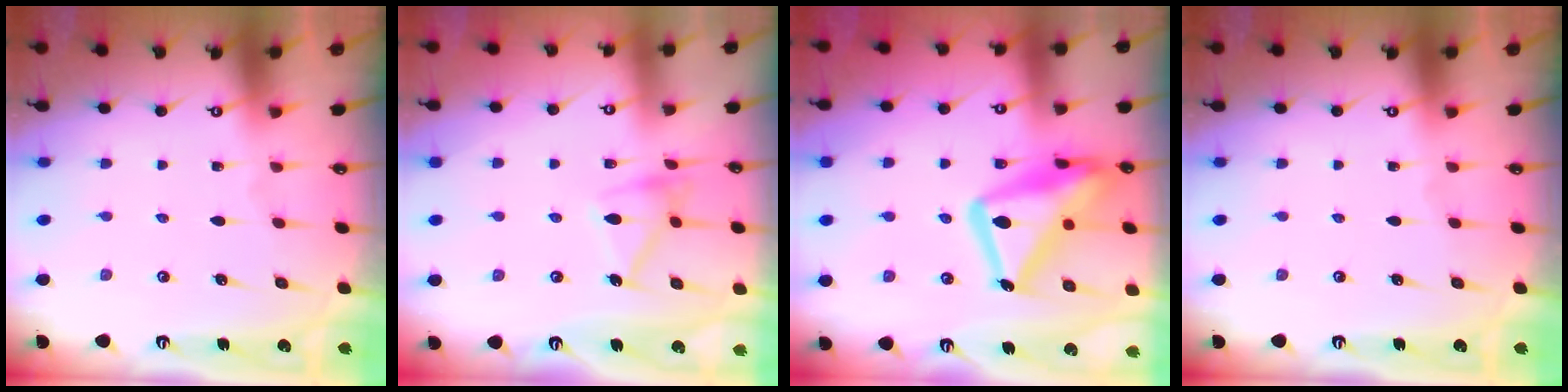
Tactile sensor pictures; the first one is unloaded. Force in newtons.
{"total": 13.8, "press": 13.7, "slide": 0.6}
{"total": 21.7, "press": 21.6, "slide": 2.0}
{"total": 0.0}